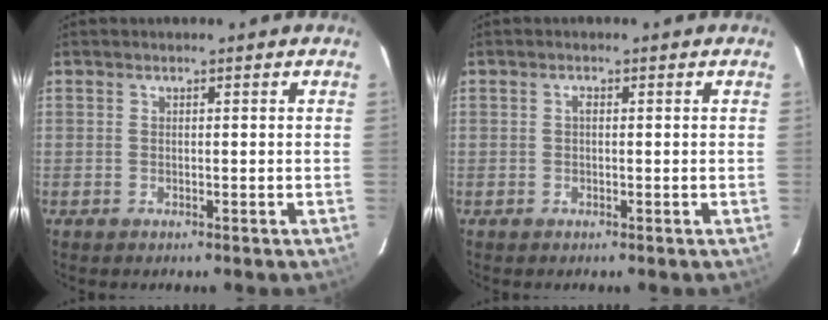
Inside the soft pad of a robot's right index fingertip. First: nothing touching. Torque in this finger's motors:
{"motor_torque": [0.16, -0.06, 0.10, 0.02]}